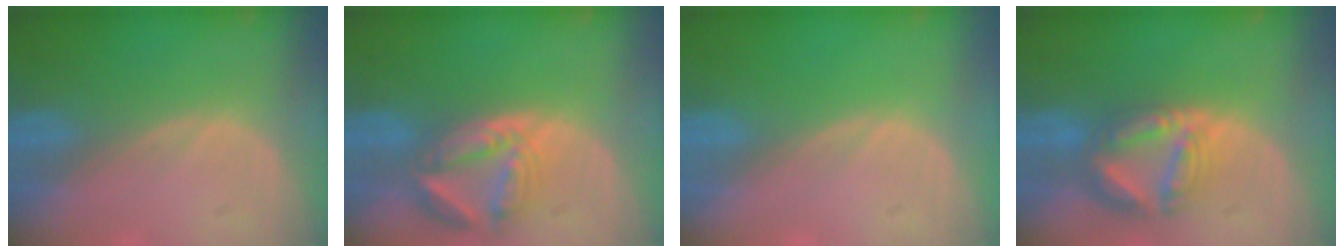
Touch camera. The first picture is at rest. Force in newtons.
{"total": 8.0, "press": 7.1, "slide": 3.7}
{"total": 0.0}
{"total": 8.2, "press": 7.1, "slide": 4.1}